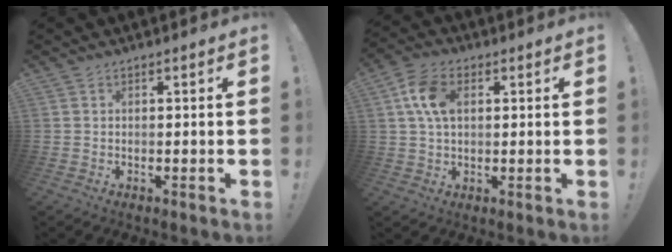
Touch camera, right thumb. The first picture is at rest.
{"total": 10.5, "force": [2.6, 7.0, 7.4], "torque": [-0.139, 0.011, 0.052]}